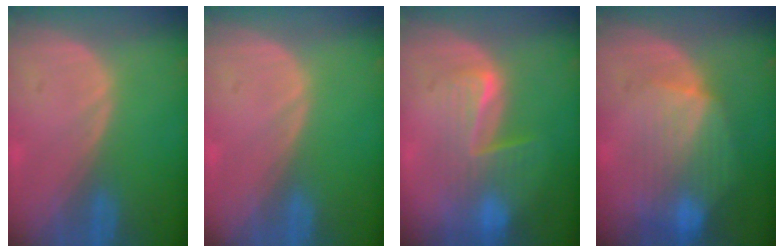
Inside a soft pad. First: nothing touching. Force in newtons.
{"total": 0.0}
{"total": 6.5, "press": 6.3, "slide": 1.2}
{"total": 8.9, "press": 8.0, "slide": 3.9}